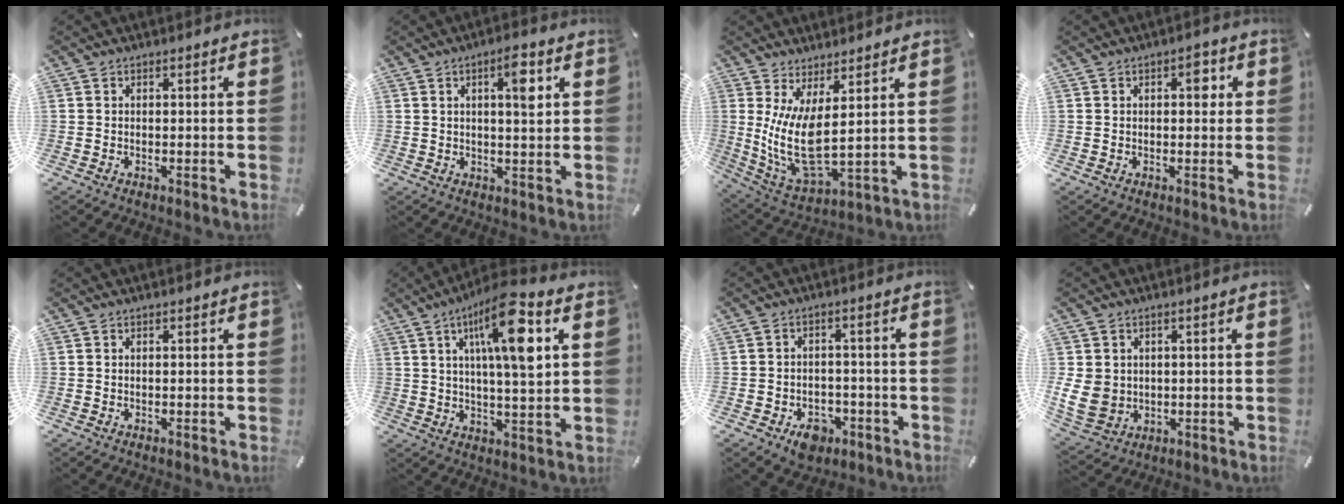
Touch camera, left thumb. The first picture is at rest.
{"total": 6.3, "force": [2.3, 1.8, 5.6], "torque": [-0.082, -0.008, 0.031]}
{"total": 11.7, "force": [2.8, 4.5, 10.4], "torque": [-0.235, -0.032, 0.058]}
{"total": 3.2, "force": [0.7, 1.9, 2.5], "torque": [-0.020, -0.003, 0.002]}
{"total": 0.0}
{"total": 15.7, "force": [6.3, 4.2, 13.7], "torque": [-0.239, -0.011, 0.096]}
{"total": 6.6, "force": [-3.5, 4.7, 3.1], "torque": [-0.045, 0.018, -0.061]}
{"total": 7.3, "force": [0.5, 6.6, 3.0], "torque": [-0.073, -0.001, 0.012]}